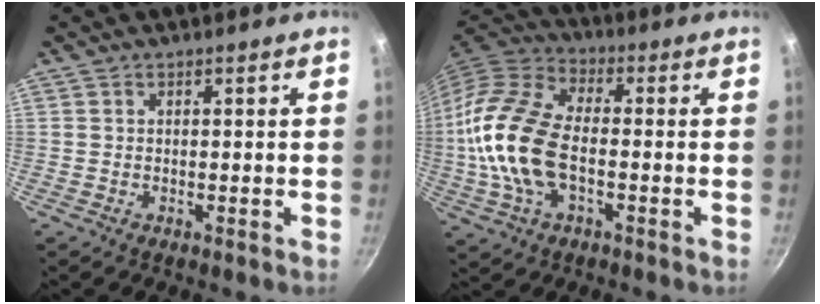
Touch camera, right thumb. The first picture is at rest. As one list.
[{"total": 17.5, "force": [-2.0, 9.9, 14.3], "torque": [-0.275, 0.029, -0.053]}]